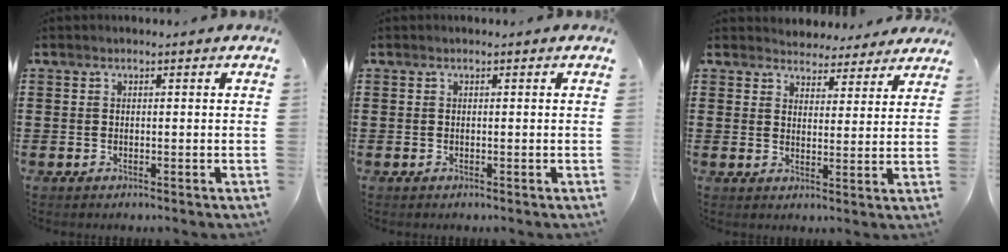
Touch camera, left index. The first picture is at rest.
{"total": 0.0}
{"total": 4.0, "force": [3.9, 1.0, -0.2], "torque": [-0.016, -0.016, 0.070]}